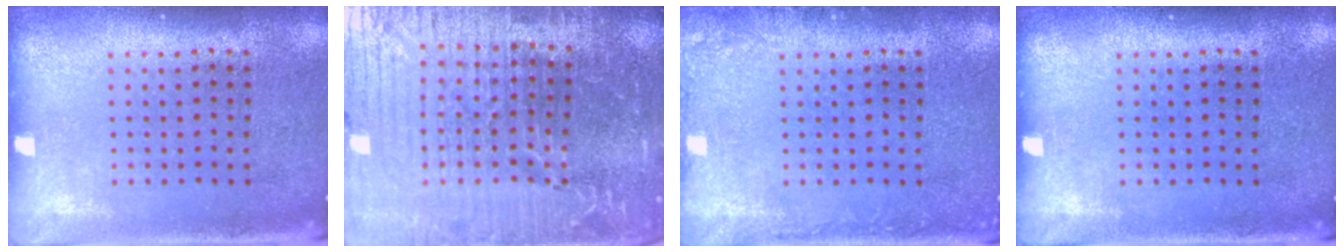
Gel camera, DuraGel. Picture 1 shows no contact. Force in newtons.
{"total": 7.1, "press": 6.1, "slide": 3.6}
{"total": 1.4, "press": 1.4, "slide": 0.2}
{"total": 0.0}